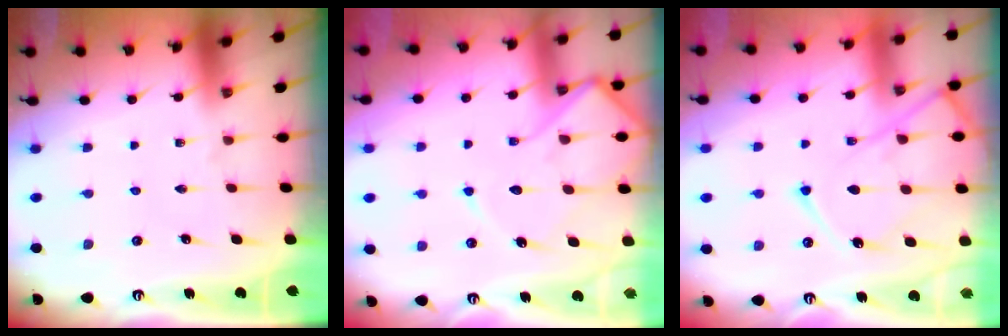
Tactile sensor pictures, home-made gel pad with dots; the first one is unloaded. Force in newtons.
{"total": 11.4, "press": 11.3, "slide": 1.0}
{"total": 14.1, "press": 14.0, "slide": 1.4}